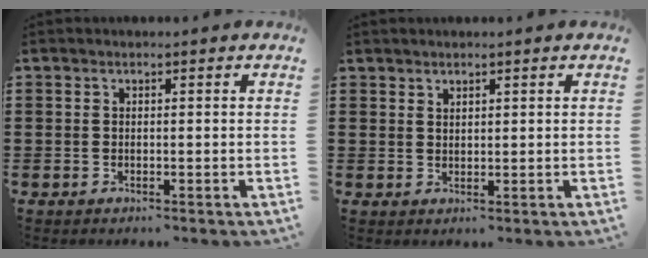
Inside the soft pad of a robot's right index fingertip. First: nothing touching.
{"total": 1.5, "force": [1.4, 0.4, 0.0], "torque": [-0.001, 0.002, 0.027]}